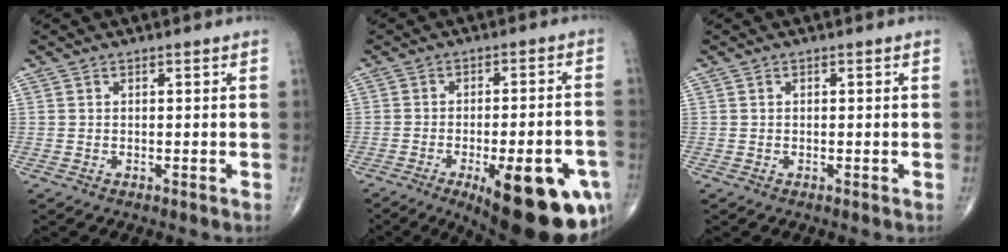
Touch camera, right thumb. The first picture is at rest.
{"total": 22.6, "force": [-9.9, 7.5, 18.9], "torque": [-0.189, 0.023, -0.122]}
{"total": 0.0}